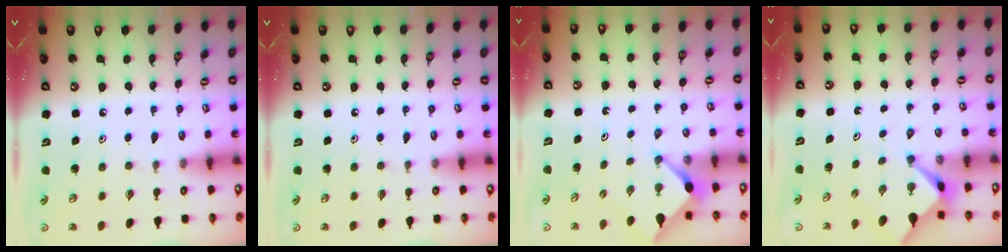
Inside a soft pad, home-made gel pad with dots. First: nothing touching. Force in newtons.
{"total": 0.0}
{"total": 3.4, "press": 3.4, "slide": 0.3}
{"total": 2.9, "press": 2.9, "slide": 0.4}